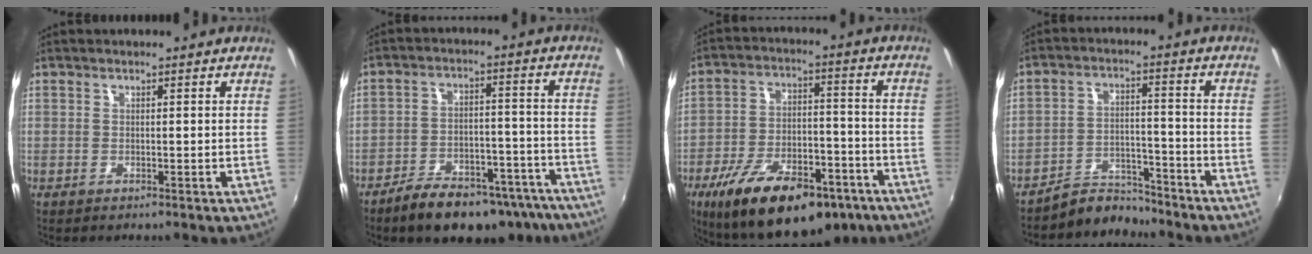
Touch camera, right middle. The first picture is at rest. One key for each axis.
{"total": 18.6, "fx": -14.9, "fy": 7.4, "fz": 8.4, "tx": -0.145, "ty": 0.012, "tz": -0.186}
{"total": 23.2, "fx": -15.0, "fy": 10.0, "fz": 14.5, "tx": -0.258, "ty": -0.015, "tz": -0.219}
{"total": 7.1, "fx": -6.9, "fy": 1.7, "fz": 0.1, "tx": -0.012, "ty": 0.021, "tz": -0.114}